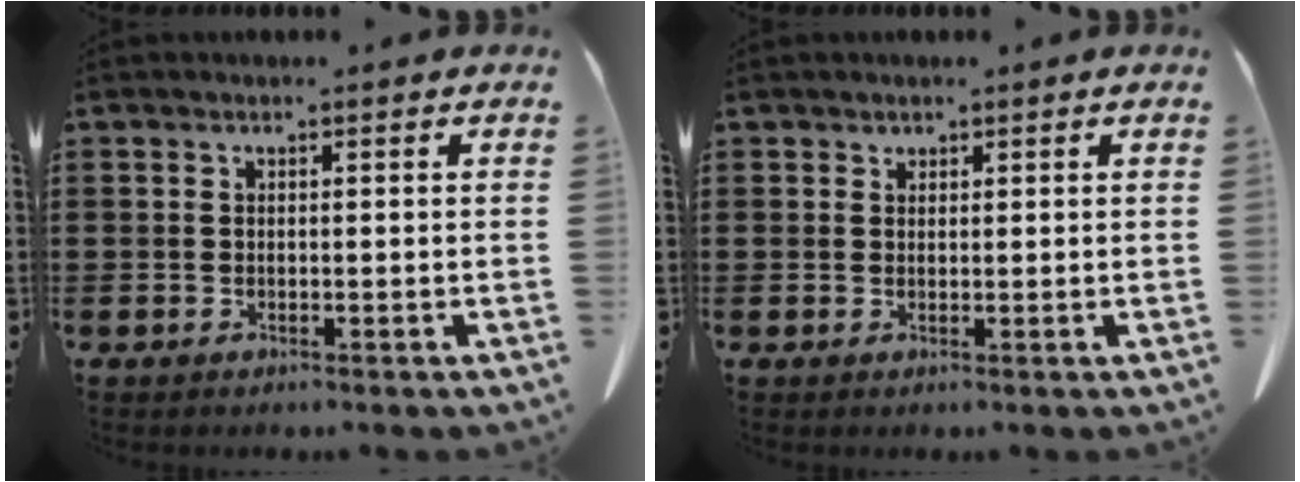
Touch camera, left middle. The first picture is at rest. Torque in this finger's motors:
{"motor_torque": [0.10, 0.38, -0.04, 0.00]}